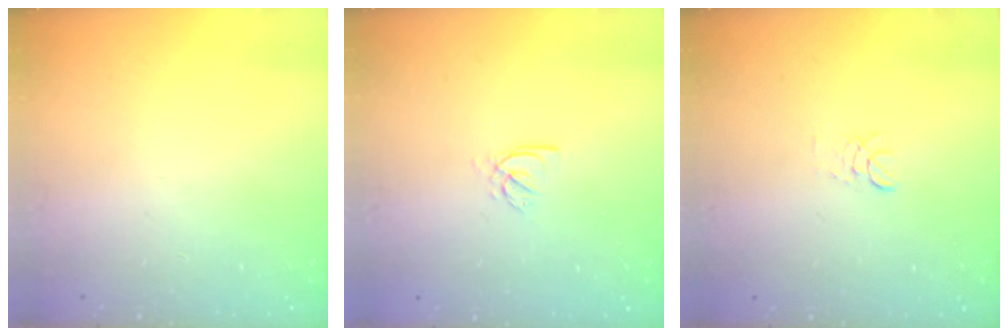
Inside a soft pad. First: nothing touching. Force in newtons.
{"total": 2.0, "press": 2.0, "slide": 0.4}
{"total": 2.9, "press": 2.8, "slide": 0.3}